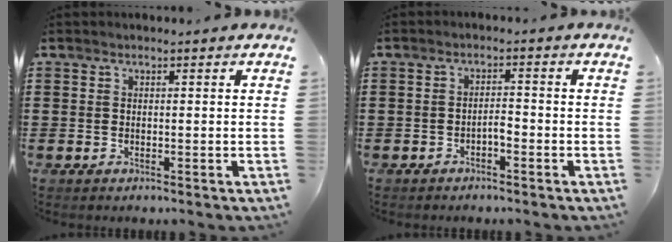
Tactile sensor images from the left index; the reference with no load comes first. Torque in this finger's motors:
{"motor_torque": [0.05, 0.02, 0.04, 0.04]}